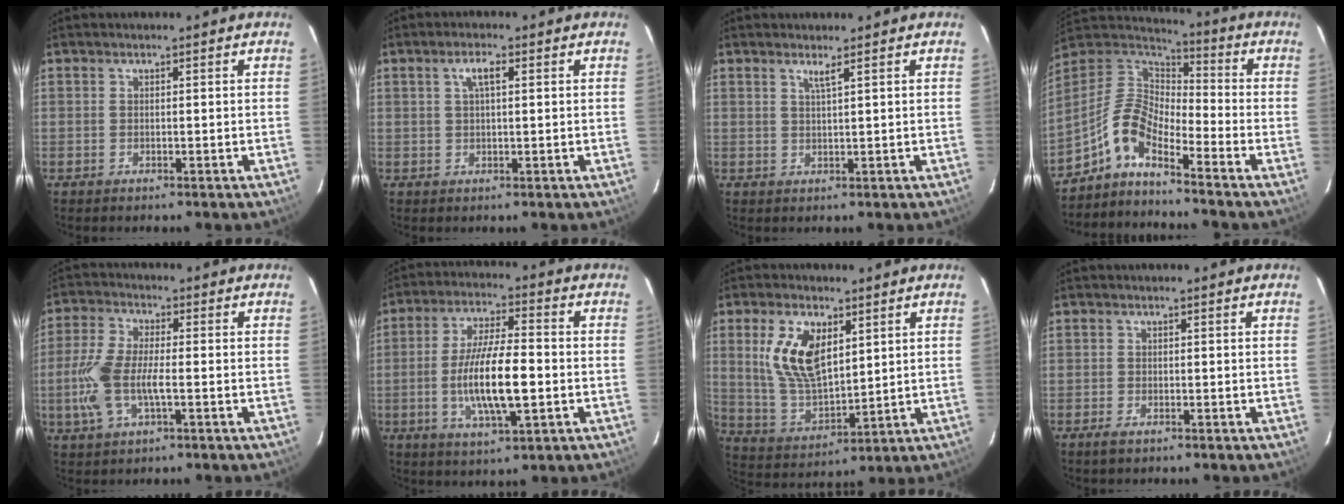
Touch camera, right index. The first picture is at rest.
{"total": 3.0, "force": [1.0, 0.9, 2.7], "torque": [-0.053, 0.008, 0.020]}
{"total": 1.5, "force": [1.0, -0.3, 1.1], "torque": [-0.020, -0.002, 0.017]}
{"total": 9.1, "force": [-6.5, 2.5, 5.8], "torque": [-0.133, 0.024, -0.146]}
{"total": 9.9, "force": [-2.3, 3.6, 8.9], "torque": [-0.203, 0.001, -0.047]}
{"total": 13.1, "force": [-2.5, 3.1, 12.5], "torque": [-0.239, -0.006, -0.044]}
{"total": 12.8, "force": [4.5, 6.7, 10.0], "torque": [-0.200, 0.006, 0.100]}
{"total": 1.6, "force": [-1.2, 0.6, 0.9], "torque": [-0.021, -0.004, -0.022]}